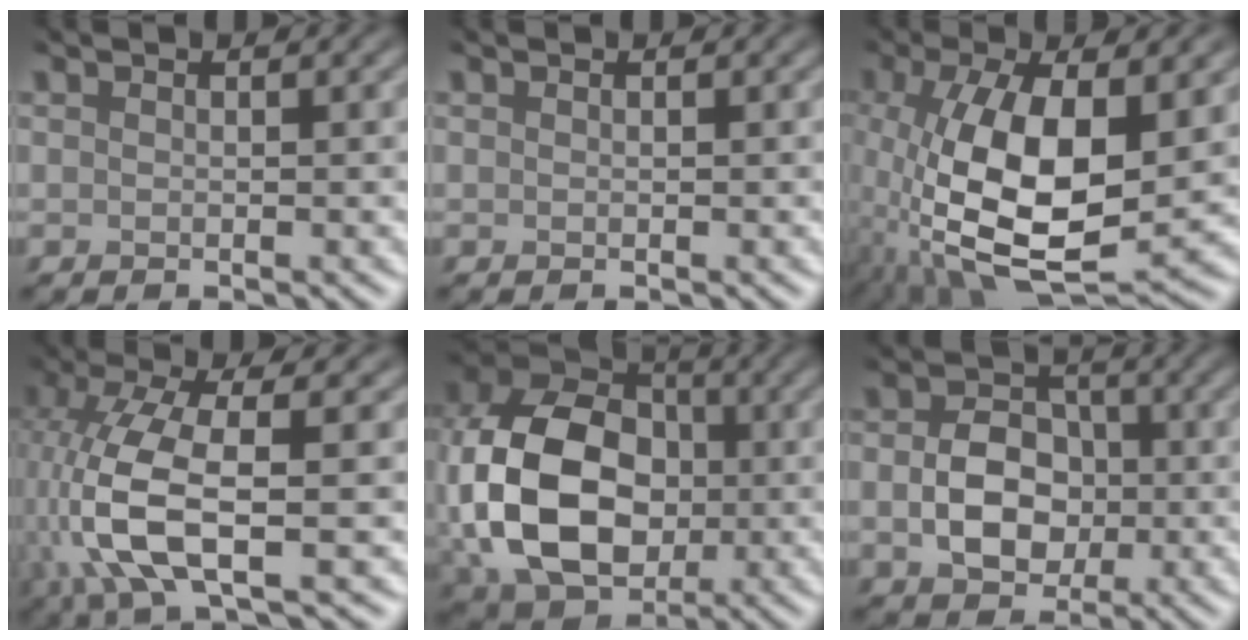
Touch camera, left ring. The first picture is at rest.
{"total": 0.0}
{"total": 10.9, "force": [-1.9, 4.5, 9.7], "torque": [-0.192, -0.014, -0.030]}
{"total": 8.0, "force": [-2.4, 3.0, 7.0], "torque": [-0.171, -0.004, -0.046]}
{"total": 14.1, "force": [-2.2, 10.5, 9.1], "torque": [-0.209, -0.007, -0.038]}
{"total": 5.1, "force": [-1.8, 3.8, 2.8], "torque": [-0.053, -0.006, -0.028]}